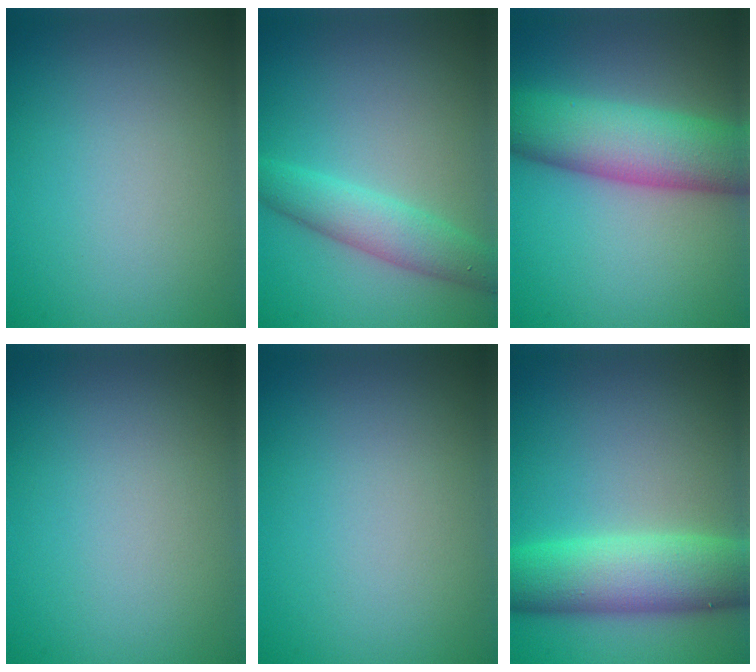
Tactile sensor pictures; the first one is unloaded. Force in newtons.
{"total": 3.7, "press": 3.7, "slide": 0.1}
{"total": 8.7, "press": 8.7, "slide": 0.3}
{"total": 0.0}
{"total": 0.0}
{"total": 7.9, "press": 7.8, "slide": 0.5}